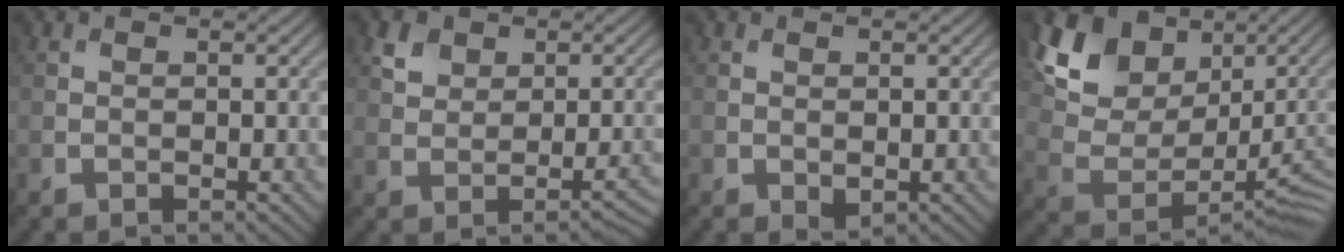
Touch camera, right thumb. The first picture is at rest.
{"total": 2.4, "force": [0.6, 1.9, 1.3], "torque": [-0.012, -0.002, 0.013]}
{"total": 0.8, "force": [0.1, 0.7, 0.5], "torque": [-0.011, -0.004, 0.007]}
{"total": 11.0, "force": [4.9, 7.4, 6.5], "torque": [-0.131, 0.013, 0.096]}